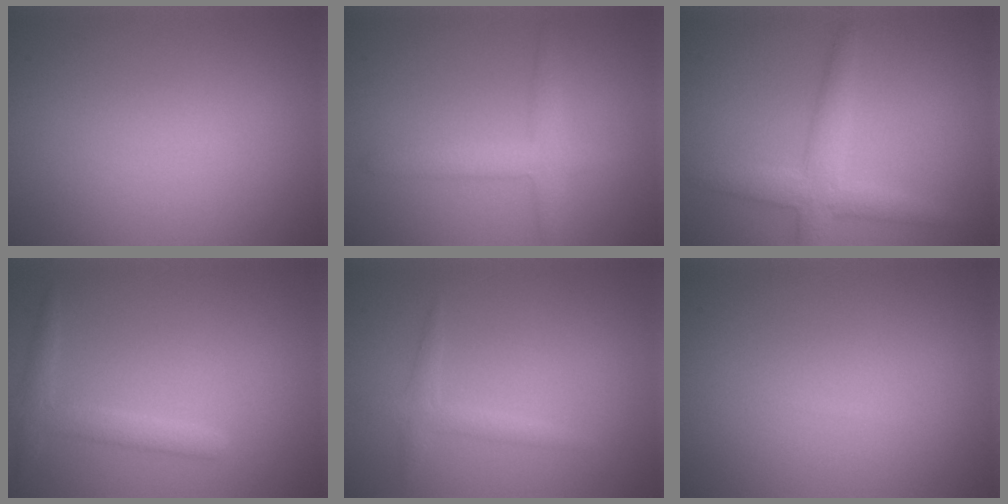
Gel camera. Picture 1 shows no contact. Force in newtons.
{"total": 2.9, "press": 2.9, "slide": 0.2}
{"total": 3.6, "press": 3.6, "slide": 0.2}
{"total": 2.1, "press": 2.1, "slide": 0.0}
{"total": 1.6, "press": 1.6, "slide": 0.1}
{"total": 0.0}